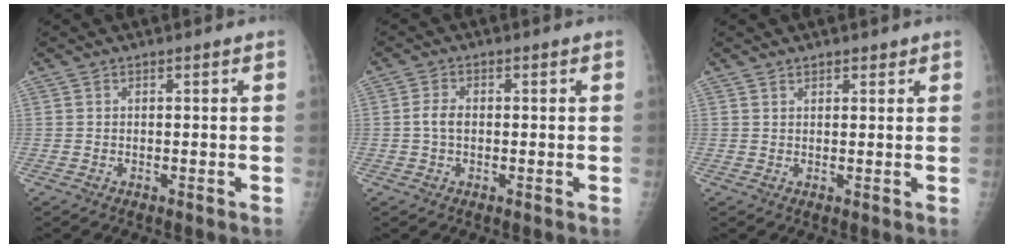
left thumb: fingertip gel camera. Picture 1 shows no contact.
{"total": 2.9, "force": [-0.1, 1.9, 2.2], "torque": [-0.044, 0.005, -0.004]}
{"total": 1.7, "force": [1.4, 0.9, 0.5], "torque": [0.007, -0.007, 0.018]}